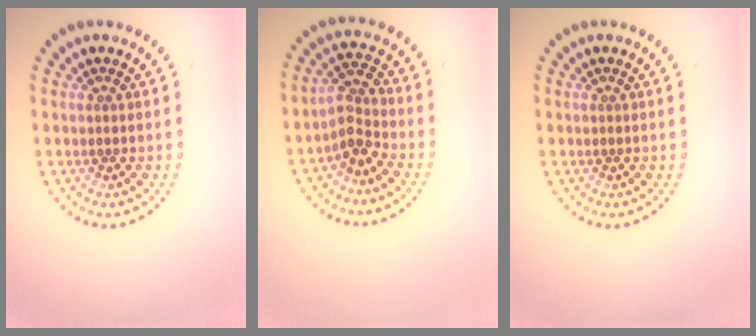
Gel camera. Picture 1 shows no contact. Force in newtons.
{"total": 2.7, "press": 2.0, "slide": 1.8}
{"total": 0.0}